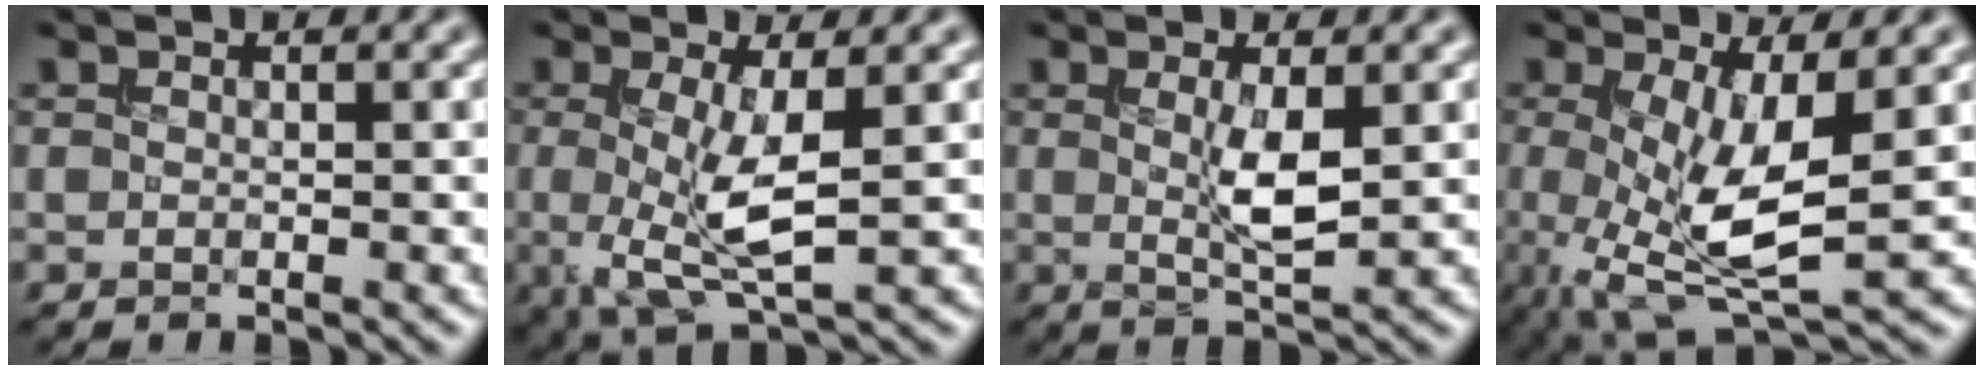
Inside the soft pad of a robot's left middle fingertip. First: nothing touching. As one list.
[{"total": 6.0, "force": [-0.3, 1.9, 5.7], "torque": [-0.119, -0.013, -0.005]}, {"total": 3.2, "force": [0.2, 0.7, 3.2], "torque": [-0.063, -0.009, 0.006]}, {"total": 7.9, "force": [-0.8, 2.6, 7.5], "torque": [-0.153, -0.014, -0.014]}]